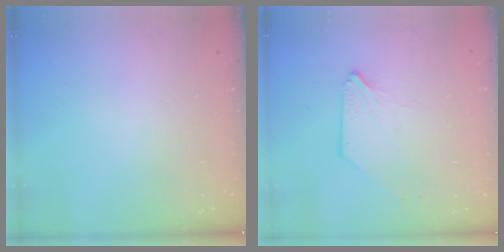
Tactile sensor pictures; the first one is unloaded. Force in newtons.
{"total": 1.7, "press": 1.6, "slide": 0.3}